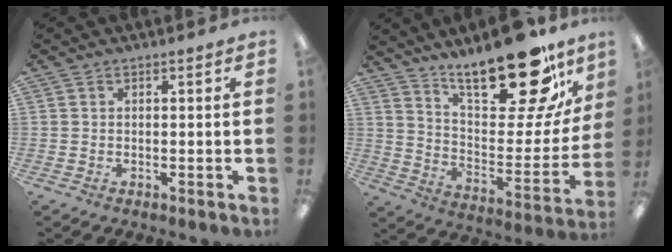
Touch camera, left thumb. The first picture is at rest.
{"total": 24.9, "force": [18.1, 8.5, 14.9], "torque": [-0.211, -0.125, 0.299]}